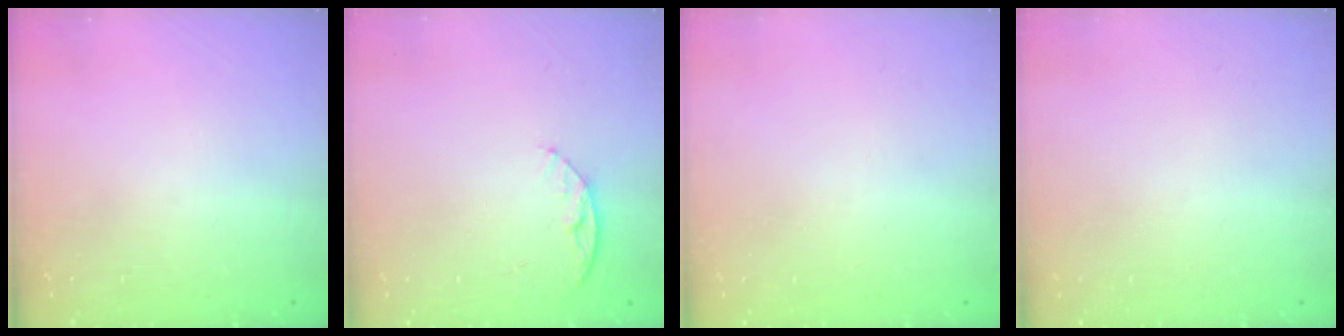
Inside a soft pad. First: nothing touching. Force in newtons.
{"total": 5.6, "press": 5.6, "slide": 0.6}
{"total": 0.0}
{"total": 0.0}